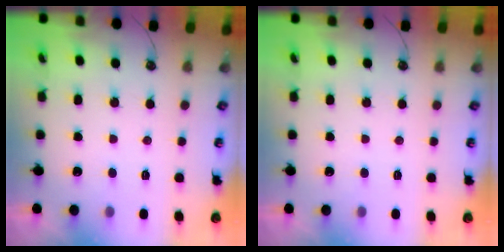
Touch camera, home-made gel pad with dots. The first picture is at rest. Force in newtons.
{"total": 0.0}